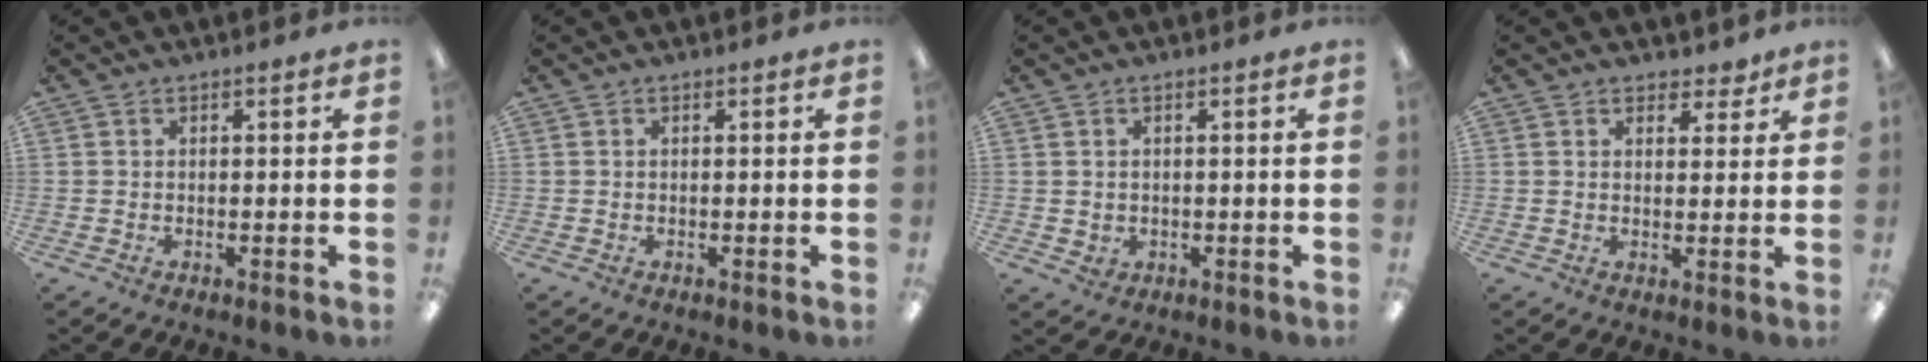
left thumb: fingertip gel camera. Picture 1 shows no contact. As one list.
[{"total": 0.0}, {"total": 1.6, "force": [0.4, 1.5, 0.4], "torque": [-0.001, -0.002, 0.005]}, {"total": 3.5, "force": [2.8, 2.0, 0.6], "torque": [0.006, -0.015, 0.046]}]